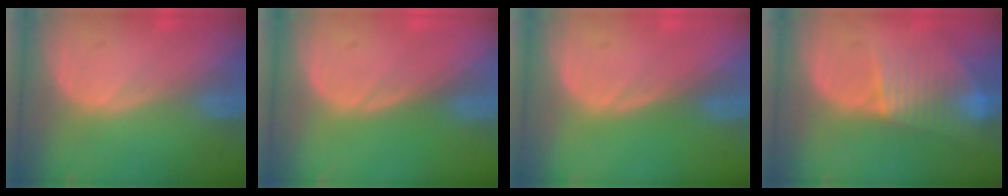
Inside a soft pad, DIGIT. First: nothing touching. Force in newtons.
{"total": 0.0}
{"total": 0.0}
{"total": 7.7, "press": 6.8, "slide": 3.6}